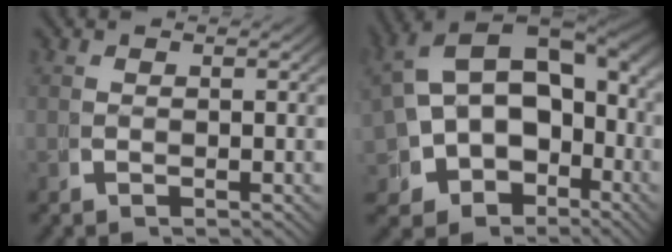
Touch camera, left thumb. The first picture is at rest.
{"total": 14.4, "force": [0.4, 11.3, 8.9], "torque": [-0.173, -0.035, 0.009]}